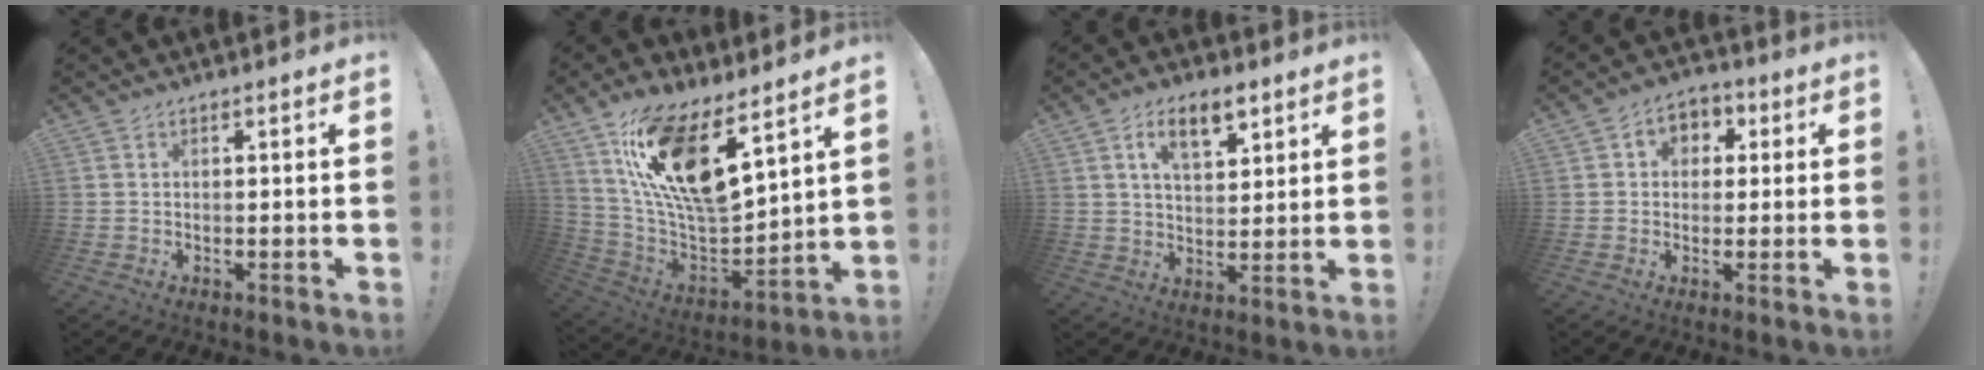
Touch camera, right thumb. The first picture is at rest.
{"total": 17.9, "force": [10.6, 5.7, 13.3], "torque": [-0.255, -0.080, 0.187]}
{"total": 9.8, "force": [5.2, 4.8, 6.8], "torque": [-0.107, -0.008, 0.094]}
{"total": 5.7, "force": [0.4, 5.2, 2.2], "torque": [-0.023, 0.006, 0.009]}